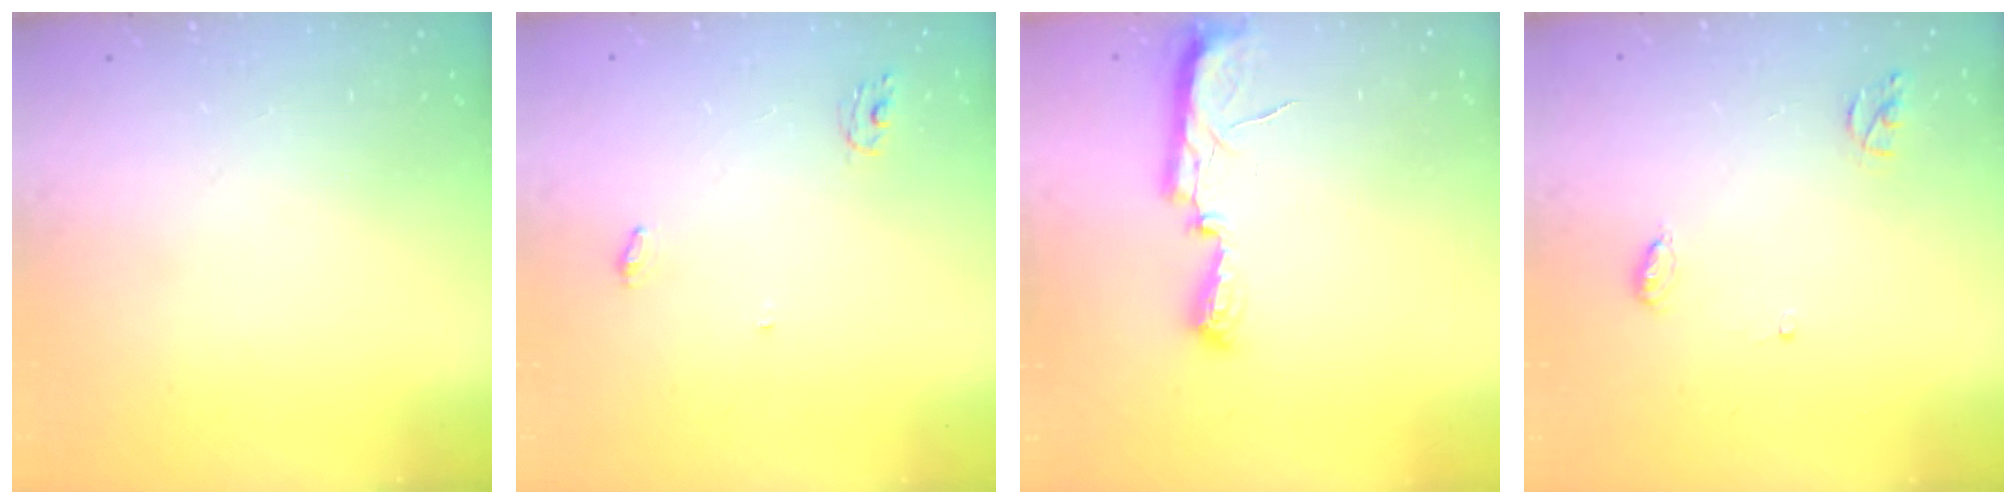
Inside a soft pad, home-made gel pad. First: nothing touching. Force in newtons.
{"total": 3.7, "press": 3.7, "slide": 0.2}
{"total": 9.8, "press": 8.5, "slide": 4.8}
{"total": 5.1, "press": 5.1, "slide": 0.4}